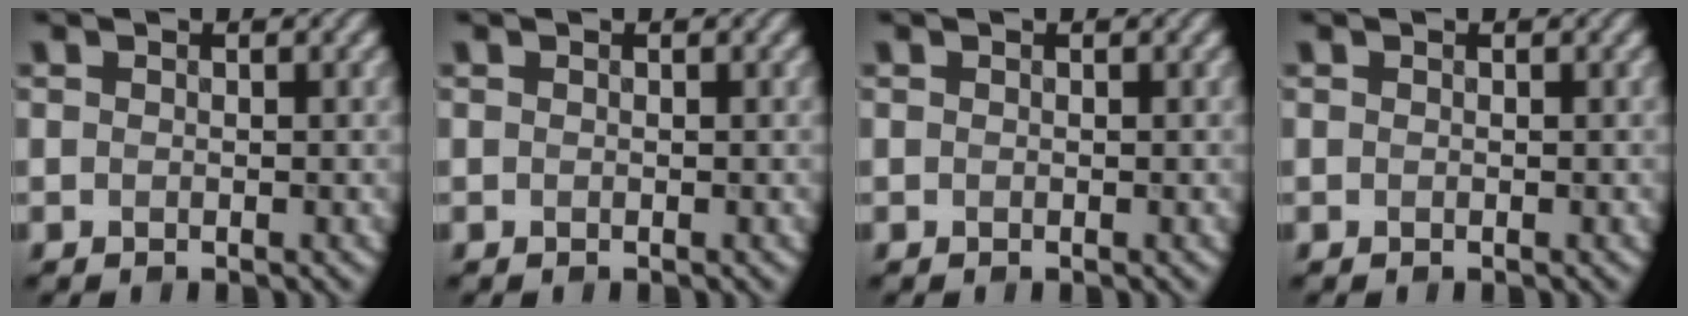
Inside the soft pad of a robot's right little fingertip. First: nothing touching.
{"total": 0.0}
{"total": 0.0}
{"total": 0.0}